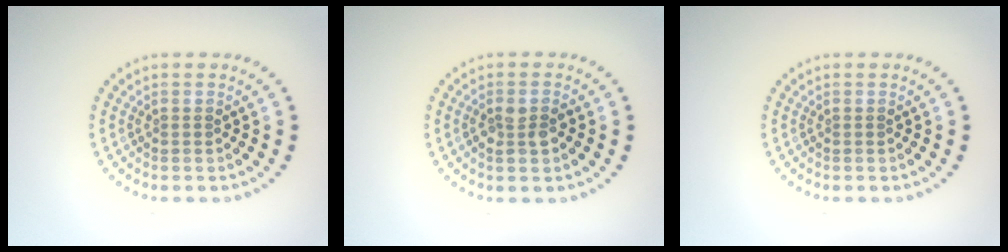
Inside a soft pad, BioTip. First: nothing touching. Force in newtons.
{"total": 1.7, "press": 1.7, "slide": 0.3}
{"total": 0.0}